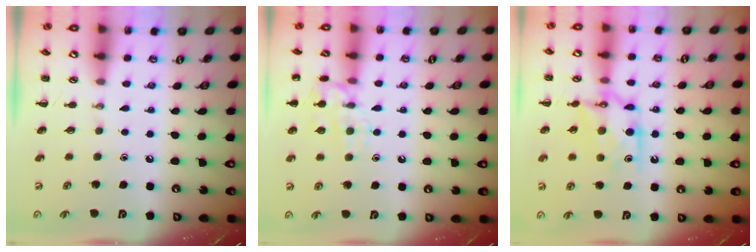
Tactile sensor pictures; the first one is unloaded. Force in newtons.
{"total": 11.8, "press": 11.7, "slide": 1.0}
{"total": 10.7, "press": 10.7, "slide": 0.3}